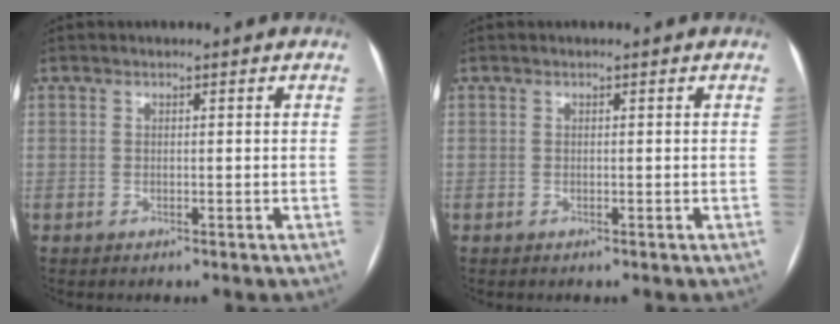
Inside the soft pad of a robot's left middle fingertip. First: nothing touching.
{"total": 0.0}